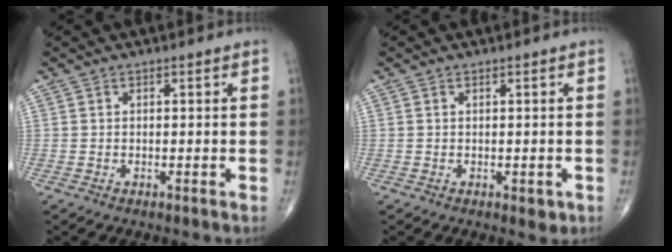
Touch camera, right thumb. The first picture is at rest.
{"total": 1.7, "force": [-0.3, 1.0, 1.4], "torque": [-0.013, -0.003, -0.001]}